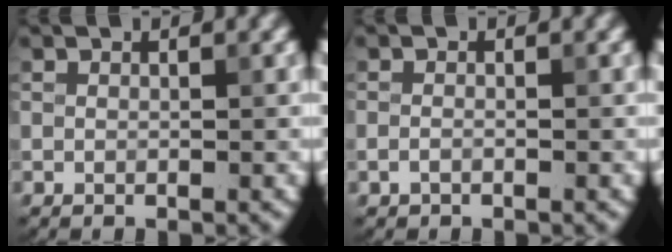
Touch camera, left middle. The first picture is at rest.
{"total": 0.7, "force": [-0.5, 0.4, 0.4], "torque": [-0.009, -0.001, -0.011]}